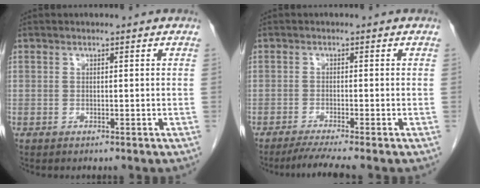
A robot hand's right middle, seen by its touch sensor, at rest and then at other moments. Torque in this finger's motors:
{"motor_torque": [0.50, -0.18, 0.06, 0.02]}